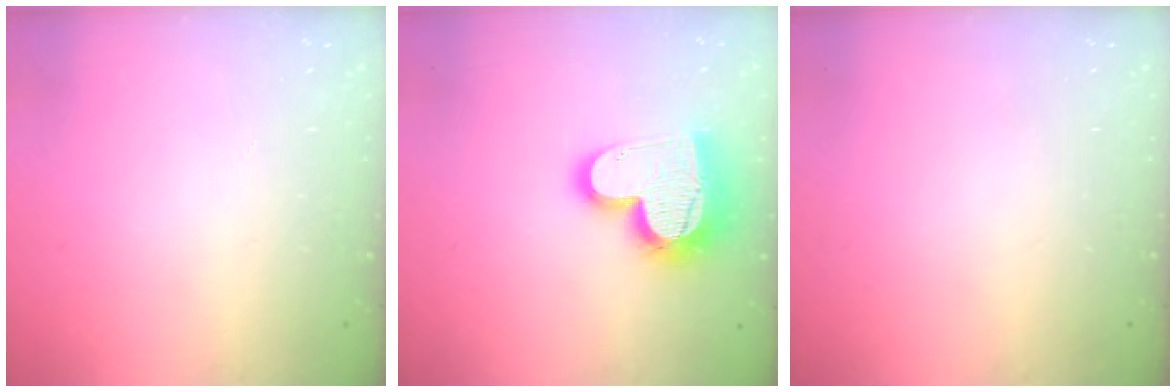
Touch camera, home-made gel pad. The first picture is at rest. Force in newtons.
{"total": 17.7, "press": 17.6, "slide": 1.5}
{"total": 0.0}